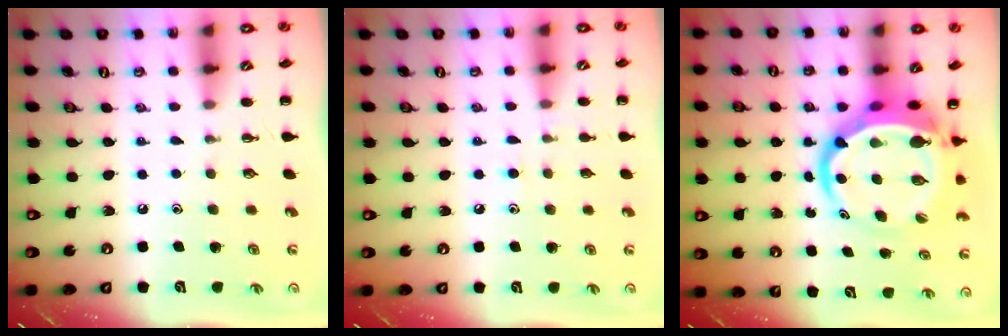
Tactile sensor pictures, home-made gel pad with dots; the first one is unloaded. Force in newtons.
{"total": 6.6, "press": 6.2, "slide": 2.2}
{"total": 11.2, "press": 10.8, "slide": 3.0}